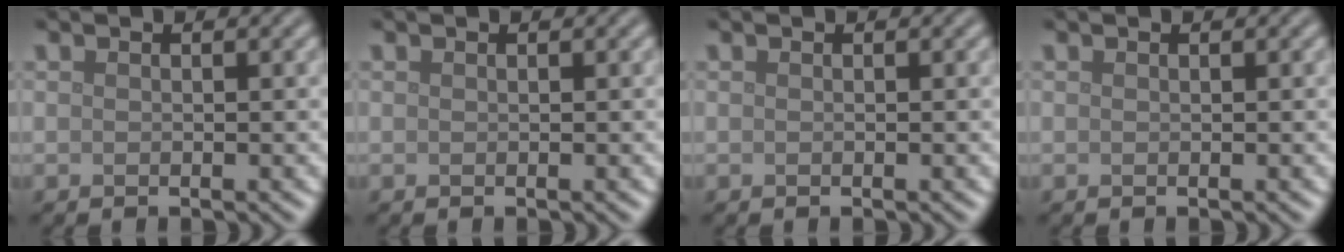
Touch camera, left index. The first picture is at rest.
{"total": 0.0}
{"total": 0.0}
{"total": 0.0}